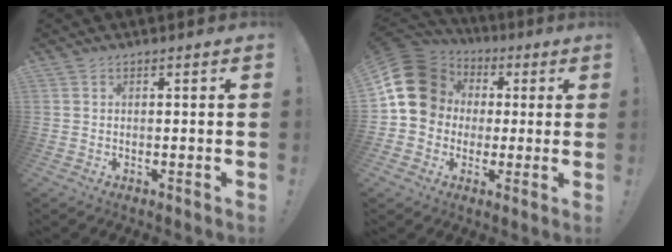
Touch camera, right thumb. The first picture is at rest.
{"total": 18.1, "force": [3.8, 15.2, 9.1], "torque": [-0.152, -0.003, 0.089]}